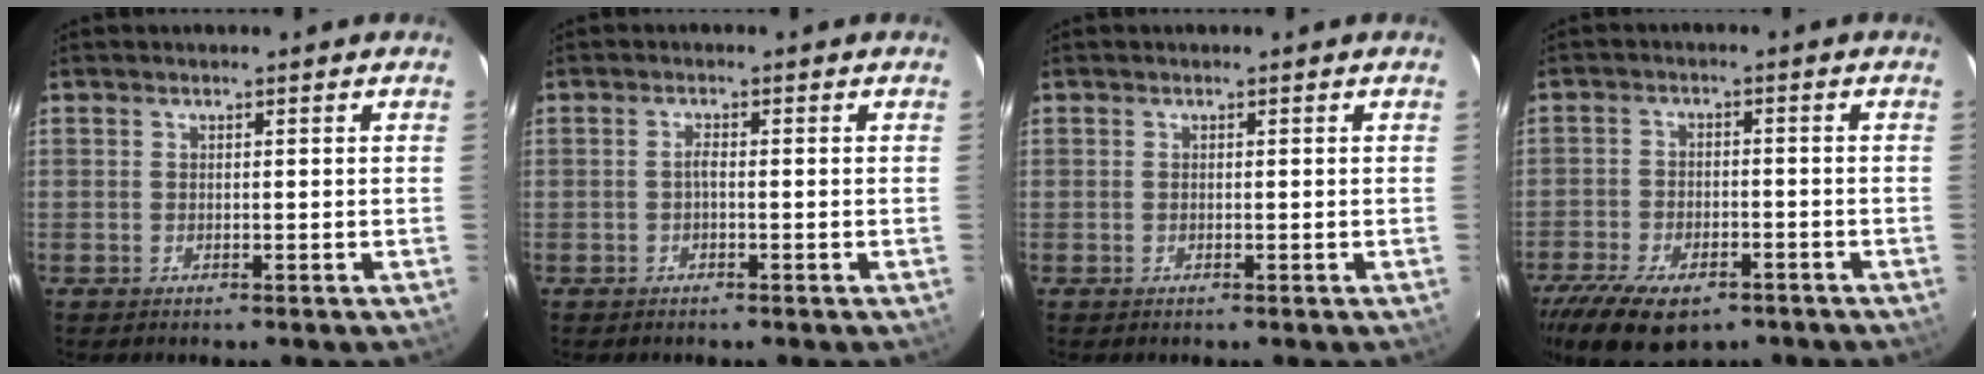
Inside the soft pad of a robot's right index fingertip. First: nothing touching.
{"total": 1.0, "force": [-0.3, 0.3, 0.9], "torque": [-0.019, 0.005, -0.007]}
{"total": 0.0}
{"total": 15.0, "force": [-10.2, 7.0, 8.5], "torque": [-0.191, -0.031, -0.163]}